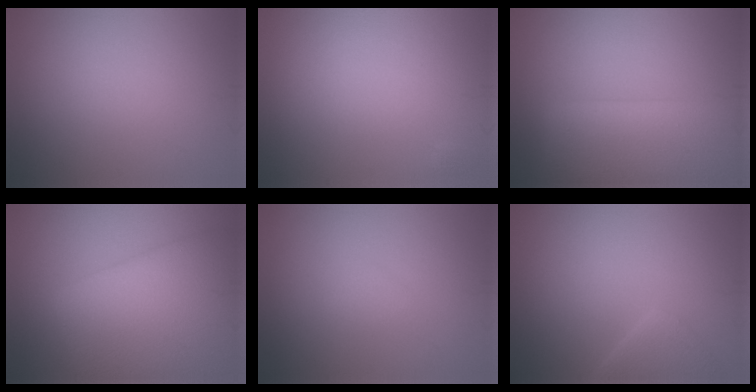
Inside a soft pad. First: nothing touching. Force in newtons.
{"total": 0.0}
{"total": 10.3, "press": 10.3, "slide": 0.5}
{"total": 12.0, "press": 12.0, "slide": 0.5}
{"total": 0.6, "press": 0.6, "slide": 0.0}
{"total": 2.9, "press": 2.9, "slide": 0.3}